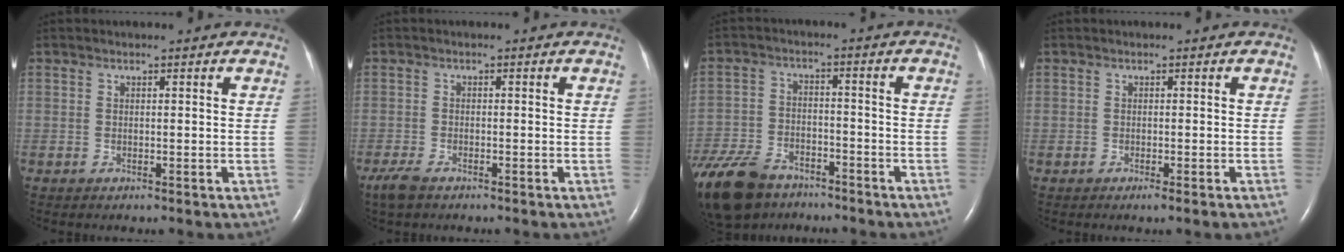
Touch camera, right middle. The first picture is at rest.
{"total": 3.7, "force": [-2.7, 1.3, 2.1], "torque": [-0.053, -0.010, -0.046]}
{"total": 16.1, "force": [-11.9, 7.9, 7.3], "torque": [-0.196, -0.018, -0.203]}
{"total": 1.0, "force": [-0.6, -0.1, 0.7], "torque": [-0.013, -0.001, -0.008]}